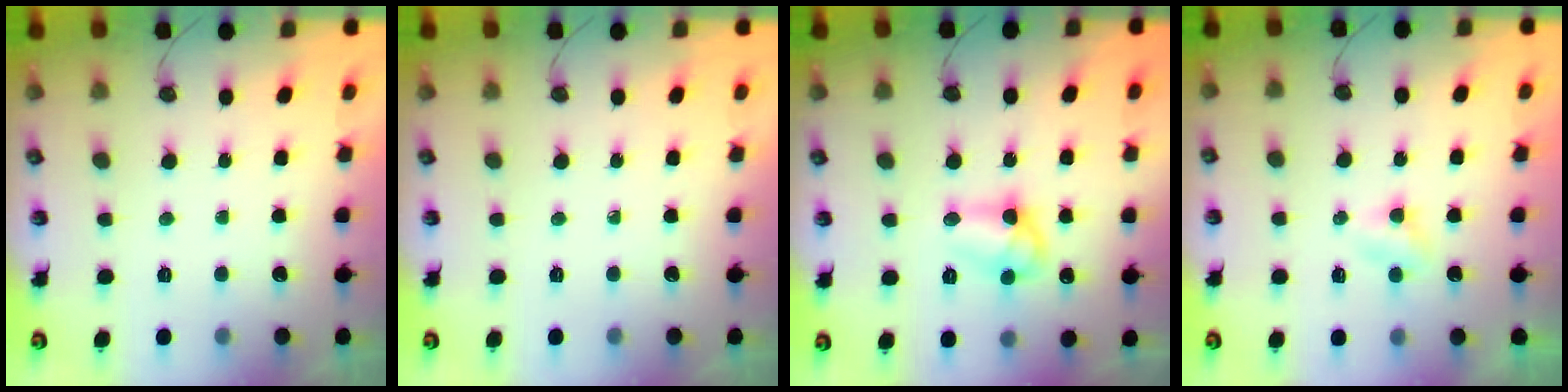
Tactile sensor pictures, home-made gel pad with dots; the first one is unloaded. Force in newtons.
{"total": 0.0}
{"total": 11.1, "press": 11.0, "slide": 0.7}
{"total": 2.8, "press": 2.7, "slide": 0.4}